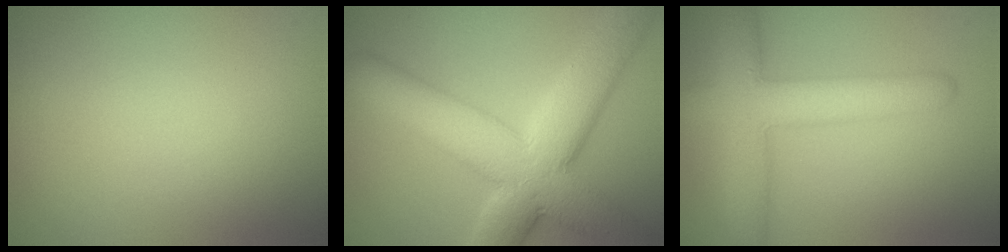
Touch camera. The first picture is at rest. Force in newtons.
{"total": 10.9, "press": 10.9, "slide": 0.6}
{"total": 6.4, "press": 6.4, "slide": 0.4}